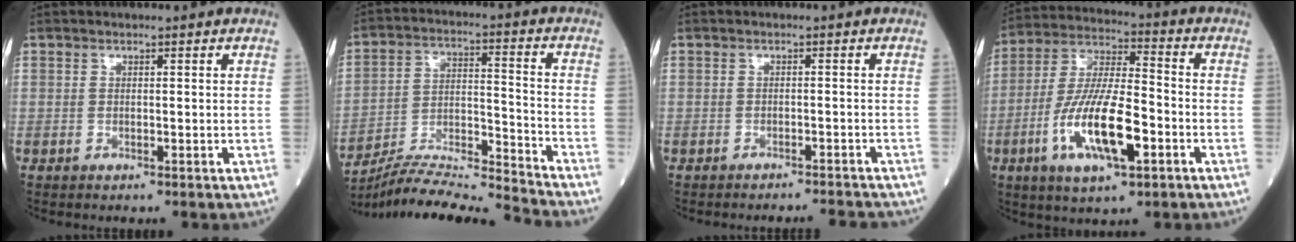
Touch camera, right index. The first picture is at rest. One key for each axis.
{"total": 14.8, "fx": -14.2, "fy": -2.6, "fz": 3.3, "tx": -0.057, "ty": 0.016, "tz": -0.247}
{"total": 4.4, "fx": -4.4, "fy": 0.0, "fz": 0.5, "tx": -0.002, "ty": -0.007, "tz": -0.051}
{"total": 14.3, "fx": -4.9, "fy": 3.5, "fz": 13.0, "tx": -0.265, "ty": -0.005, "tz": -0.085}